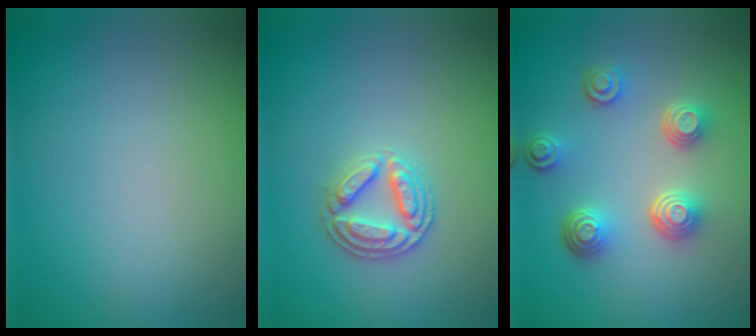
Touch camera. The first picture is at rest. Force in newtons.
{"total": 2.8, "press": 2.8, "slide": 0.3}
{"total": 4.5, "press": 3.5, "slide": 2.8}